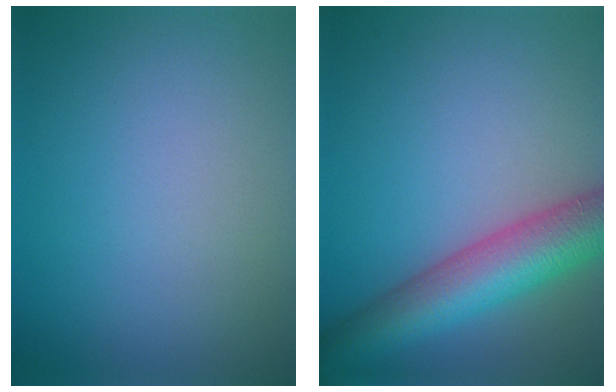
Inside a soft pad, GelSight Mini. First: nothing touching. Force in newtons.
{"total": 7.7, "press": 7.7, "slide": 0.3}